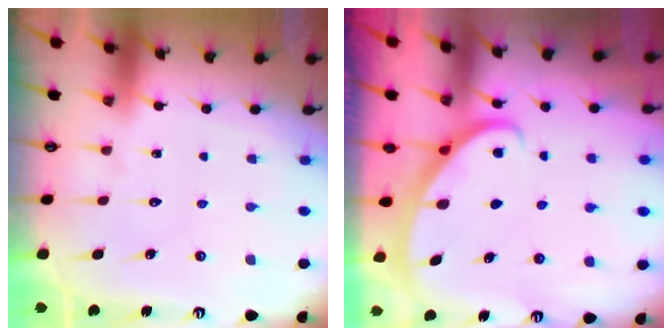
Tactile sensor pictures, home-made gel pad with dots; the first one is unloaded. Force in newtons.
{"total": 3.0, "press": 3.0, "slide": 0.1}